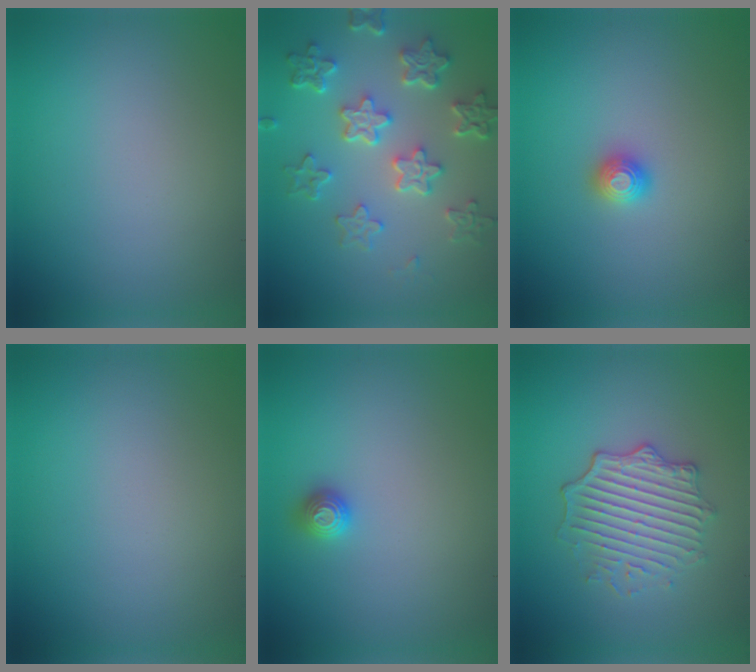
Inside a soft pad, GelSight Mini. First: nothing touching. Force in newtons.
{"total": 6.0, "press": 4.7, "slide": 3.8}
{"total": 1.2, "press": 1.2, "slide": 0.2}
{"total": 0.0}
{"total": 1.1, "press": 1.1, "slide": 0.2}
{"total": 4.5, "press": 3.9, "slide": 2.3}